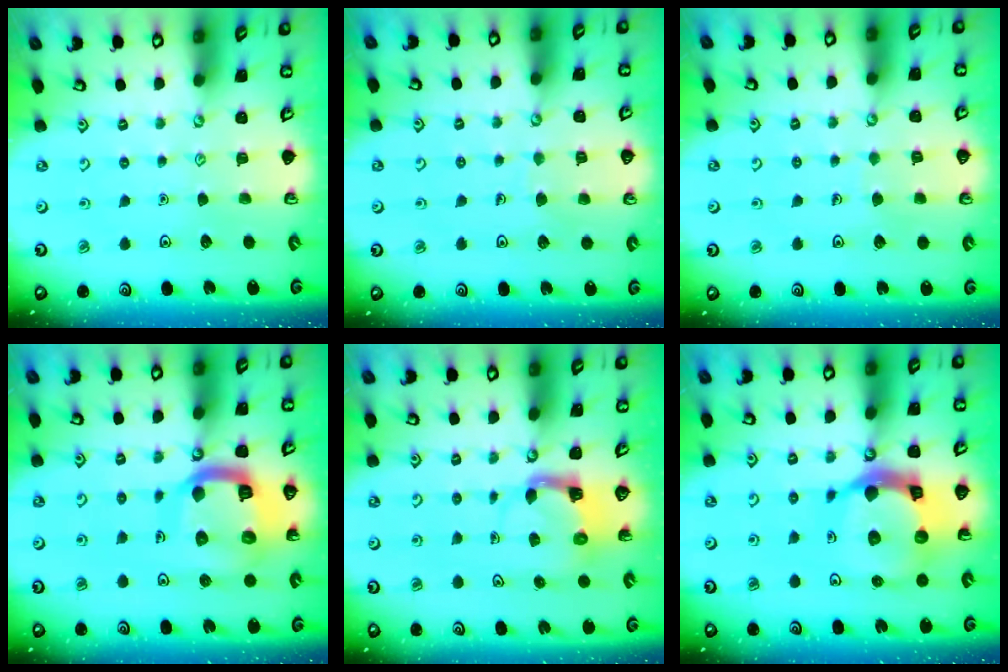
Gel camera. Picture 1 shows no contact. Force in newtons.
{"total": 3.6, "press": 3.6, "slide": 0.2}
{"total": 3.4, "press": 3.4, "slide": 0.2}
{"total": 15.8, "press": 15.7, "slide": 1.9}
{"total": 3.9, "press": 3.9, "slide": 0.7}
{"total": 18.6, "press": 18.5, "slide": 2.2}